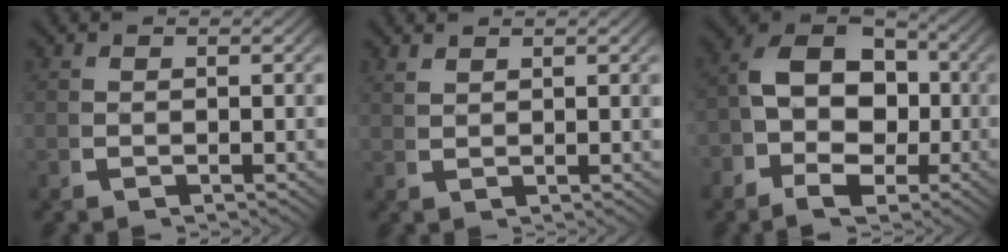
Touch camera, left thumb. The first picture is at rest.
{"total": 1.5, "force": [1.5, -0.2, 0.3], "torque": [-0.002, 0.005, 0.035]}
{"total": 9.6, "force": [0.2, 7.1, 6.4], "torque": [-0.121, -0.023, -0.002]}